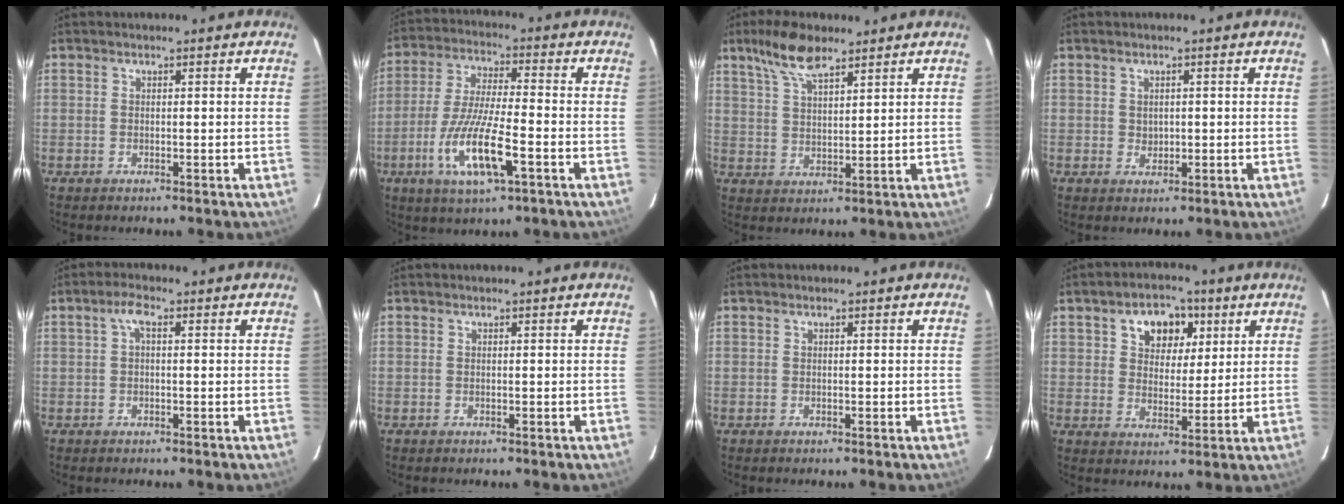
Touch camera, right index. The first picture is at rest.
{"total": 13.8, "force": [-5.4, 2.7, 12.4], "torque": [-0.258, -0.017, -0.102]}
{"total": 8.3, "force": [5.9, 2.8, 5.2], "torque": [-0.100, 0.016, 0.113]}
{"total": 1.7, "force": [0.2, 1.5, 0.8], "torque": [-0.011, 0.002, 0.006]}
{"total": 2.3, "force": [0.4, 0.9, 2.1], "torque": [-0.044, 0.011, 0.006]}
{"total": 0.0}
{"total": 0.0}
{"total": 8.8, "force": [3.9, 6.1, 4.9], "torque": [-0.086, 0.019, 0.065]}